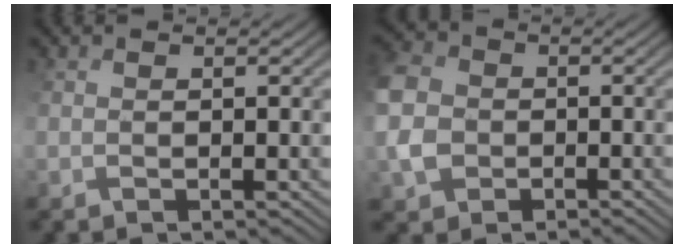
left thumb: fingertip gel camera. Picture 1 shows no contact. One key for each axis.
{"total": 4.6, "fx": -0.5, "fy": 4.1, "fz": 2.0, "tx": -0.066, "ty": 0.005, "tz": -0.026}